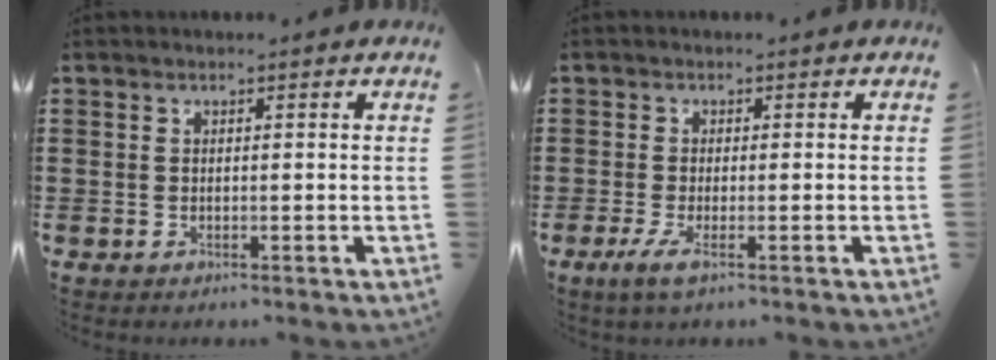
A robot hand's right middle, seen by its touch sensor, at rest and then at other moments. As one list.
[{"total": 2.3, "force": [-1.1, 0.7, 1.9], "torque": [-0.047, -0.003, -0.026]}]